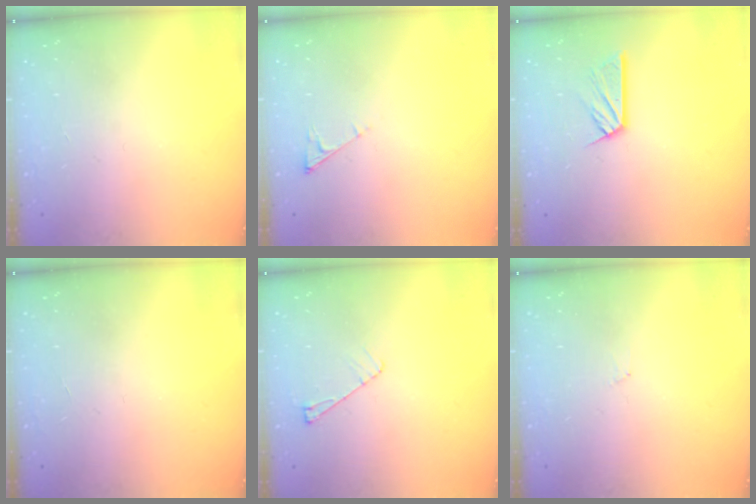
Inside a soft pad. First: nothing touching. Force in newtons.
{"total": 3.7, "press": 3.7, "slide": 0.3}
{"total": 8.1, "press": 8.1, "slide": 0.6}
{"total": 0.0}
{"total": 4.8, "press": 4.7, "slide": 0.8}
{"total": 2.8, "press": 2.8, "slide": 0.4}